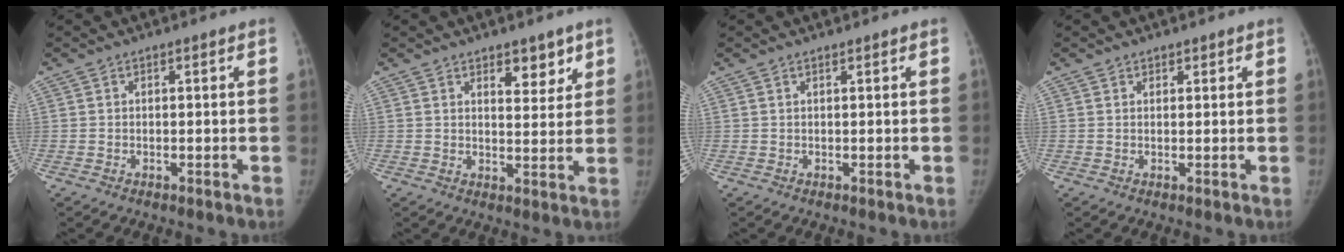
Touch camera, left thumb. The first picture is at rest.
{"total": 5.5, "force": [3.6, 2.8, 3.2], "torque": [-0.014, -0.024, 0.051]}
{"total": 0.0}
{"total": 1.1, "force": [0.9, 0.7, -0.1], "torque": [0.024, -0.003, 0.009]}